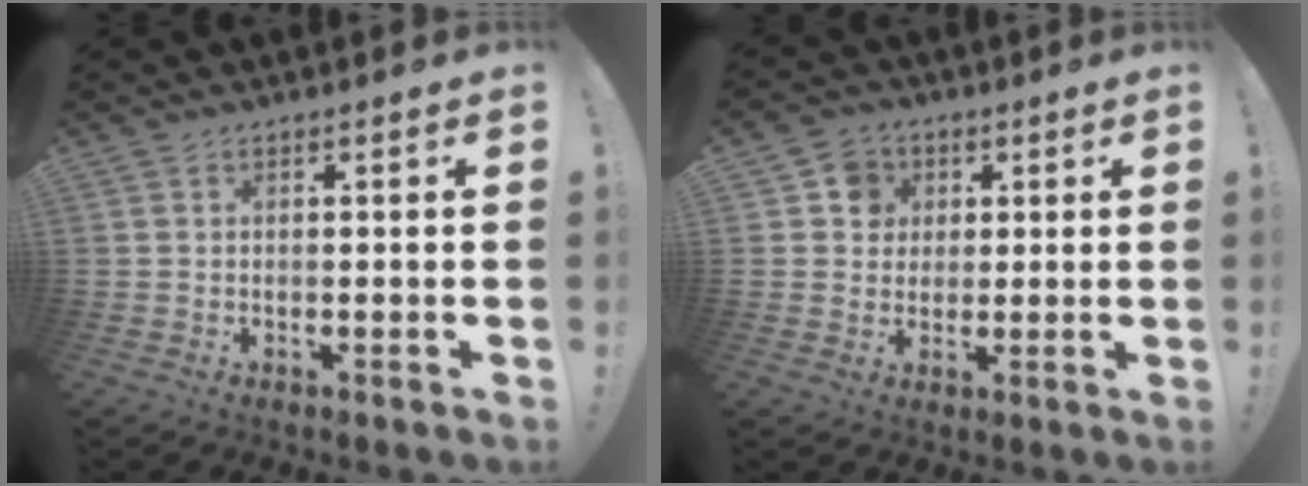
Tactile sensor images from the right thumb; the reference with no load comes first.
{"total": 7.1, "force": [1.8, 6.7, 1.4], "torque": [-0.024, 0.000, 0.038]}